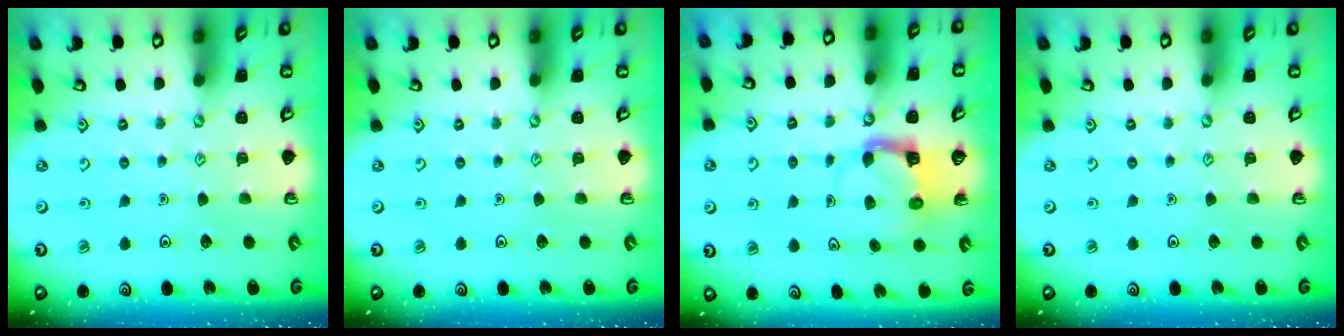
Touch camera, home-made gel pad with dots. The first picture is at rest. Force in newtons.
{"total": 0.0}
{"total": 4.4, "press": 4.4, "slide": 0.2}
{"total": 0.0}